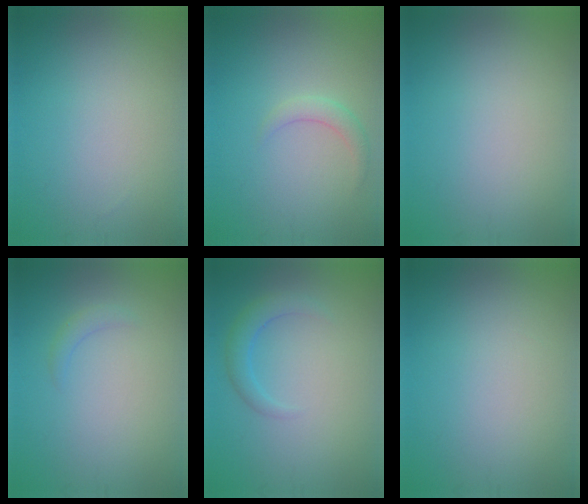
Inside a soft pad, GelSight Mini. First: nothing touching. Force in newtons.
{"total": 1.6, "press": 1.6, "slide": 0.1}
{"total": 0.0}
{"total": 1.0, "press": 1.0, "slide": 0.1}
{"total": 2.1, "press": 2.1, "slide": 0.3}
{"total": 0.0}